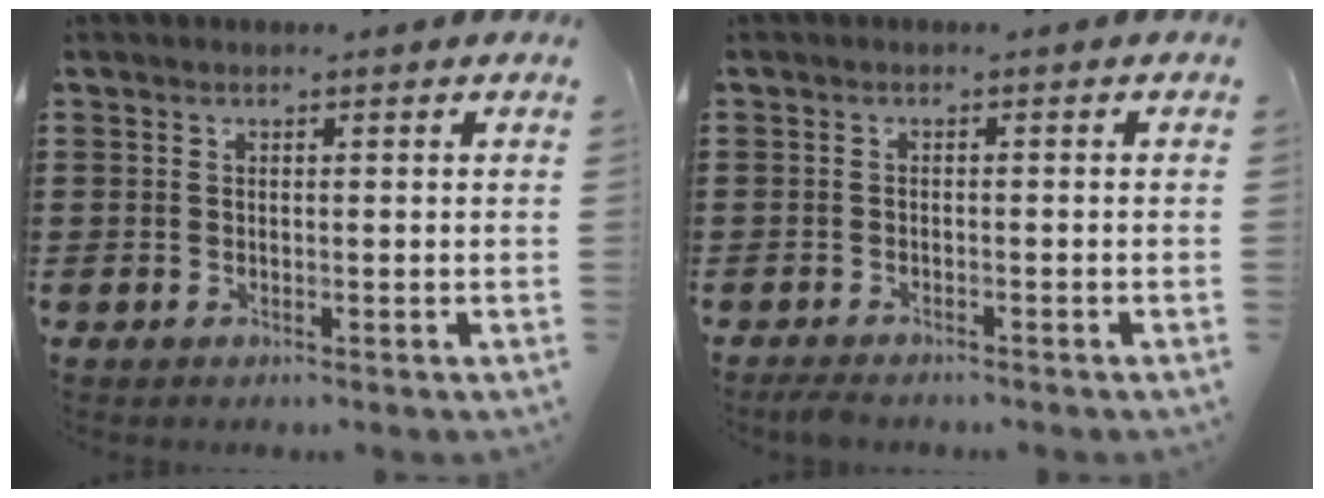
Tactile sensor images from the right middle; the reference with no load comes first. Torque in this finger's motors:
{"motor_torque": [0.17, 0.16, 0.09, 0.07]}